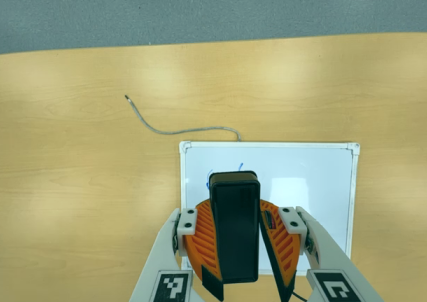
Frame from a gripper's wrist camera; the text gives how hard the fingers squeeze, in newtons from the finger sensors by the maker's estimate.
{"total": 9.3, "left": 9.4, "right": 9.1}